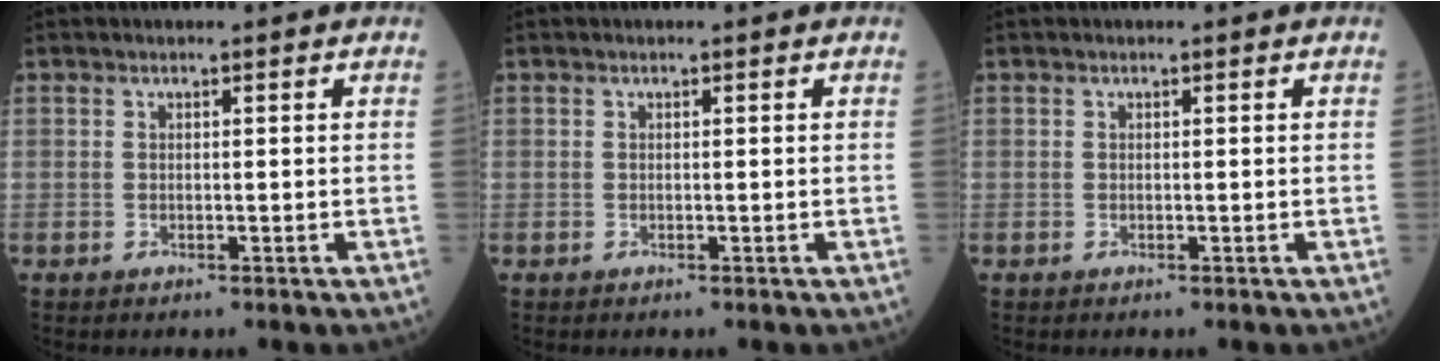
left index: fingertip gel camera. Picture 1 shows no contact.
{"total": 0.0}
{"total": 0.0}